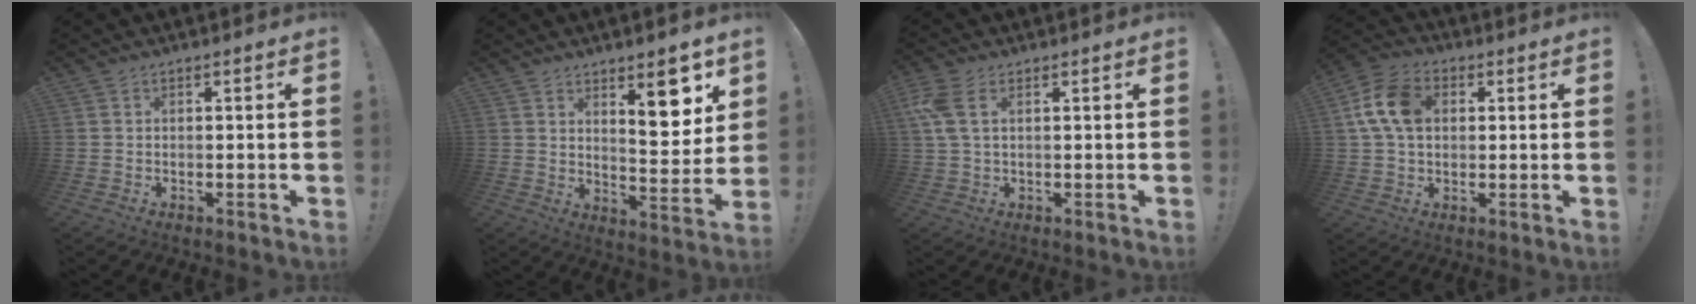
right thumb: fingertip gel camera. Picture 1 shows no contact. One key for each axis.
{"total": 11.4, "fx": 6.5, "fy": 3.6, "fz": 8.7, "tx": -0.106, "ty": -0.038, "tz": 0.103}
{"total": 6.3, "fx": 2.0, "fy": 2.9, "fz": 5.2, "tx": -0.122, "ty": -0.001, "tz": 0.037}
{"total": 12.2, "fx": 2.4, "fy": 8.5, "fz": 8.3, "tx": -0.147, "ty": 0.013, "tz": 0.050}